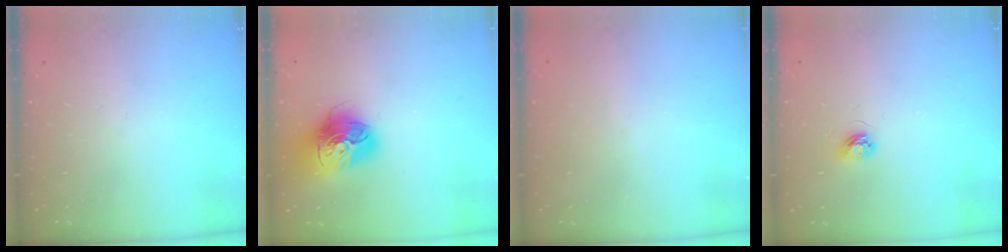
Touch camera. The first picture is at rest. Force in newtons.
{"total": 17.5, "press": 17.3, "slide": 2.0}
{"total": 0.9, "press": 0.9, "slide": 0.1}
{"total": 3.6, "press": 3.6, "slide": 0.5}